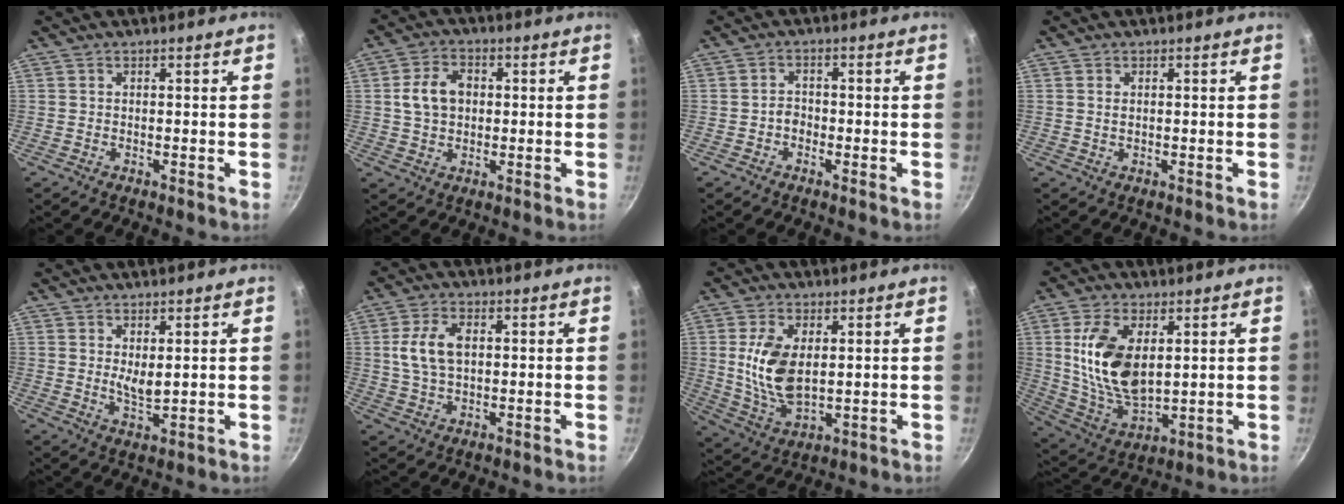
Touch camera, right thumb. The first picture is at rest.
{"total": 7.6, "force": [0.8, 5.5, 5.1], "torque": [-0.082, 0.011, 0.013]}
{"total": 2.1, "force": [-0.8, 1.5, 1.2], "torque": [-0.006, 0.007, -0.022]}
{"total": 1.2, "force": [0.2, 0.7, 0.9], "torque": [-0.018, -0.002, 0.005]}
{"total": 3.3, "force": [0.9, 1.4, 2.9], "torque": [-0.047, -0.014, 0.023]}
{"total": 7.8, "force": [1.2, 4.6, 6.2], "torque": [-0.124, 0.006, 0.025]}
{"total": 11.6, "force": [1.6, 6.4, 9.6], "torque": [-0.181, -0.015, 0.040]}
{"total": 15.7, "force": [3.3, 8.5, 12.7], "torque": [-0.235, -0.020, 0.076]}